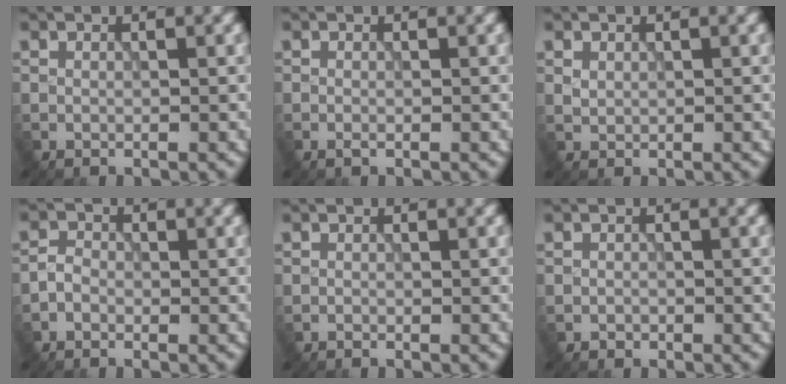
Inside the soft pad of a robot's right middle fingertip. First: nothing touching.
{"total": 0.6, "force": [-0.3, 0.2, 0.4], "torque": [-0.008, 0.001, -0.004]}
{"total": 0.7, "force": [0.3, 0.6, 0.2], "torque": [-0.006, -0.003, 0.008]}
{"total": 1.3, "force": [-0.7, 1.1, 0.5], "torque": [-0.004, 0.003, -0.018]}
{"total": 0.0}
{"total": 0.7, "force": [-0.4, 0.5, -0.1], "torque": [0.004, -0.003, -0.008]}